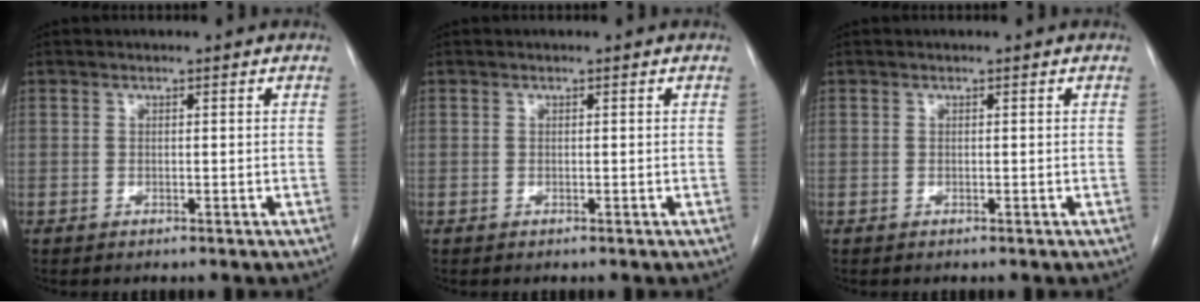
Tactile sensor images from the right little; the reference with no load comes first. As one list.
[{"total": 0.0}, {"total": 0.0}]